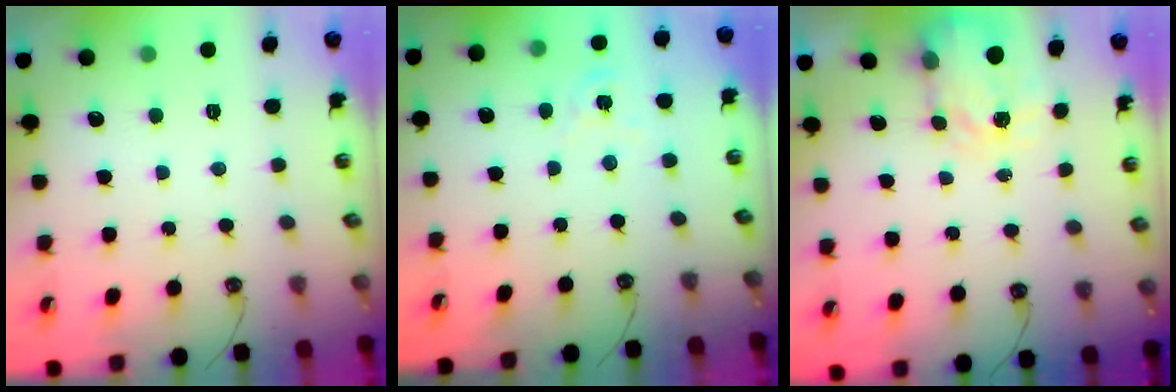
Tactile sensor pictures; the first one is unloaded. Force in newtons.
{"total": 1.9, "press": 1.8, "slide": 0.3}
{"total": 3.9, "press": 3.9, "slide": 0.6}